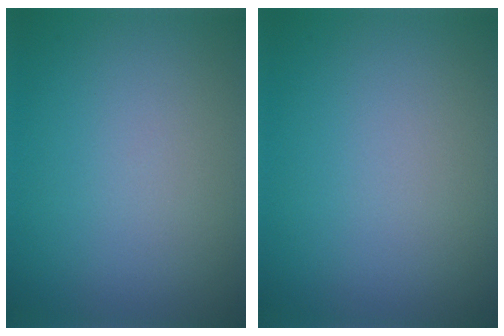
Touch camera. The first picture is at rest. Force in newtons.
{"total": 0.0}